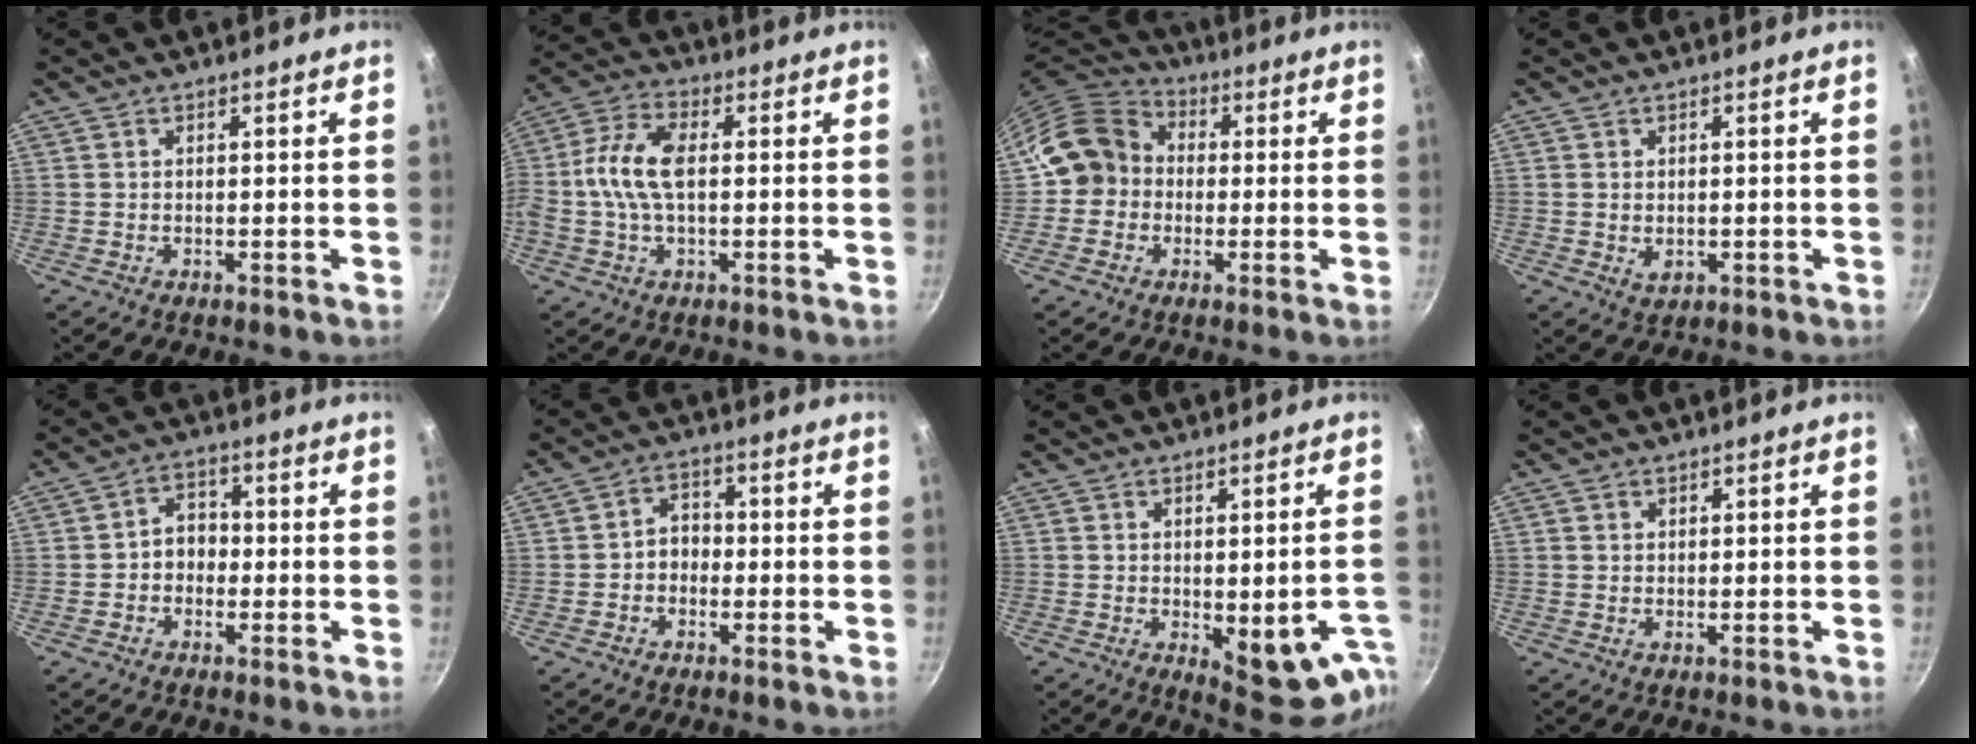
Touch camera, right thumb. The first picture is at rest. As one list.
[{"total": 10.5, "force": [0.2, 5.3, 9.0], "torque": [-0.196, 0.024, -0.010]}, {"total": 11.2, "force": [-0.5, 10.0, 5.0], "torque": [-0.056, 0.031, -0.032]}, {"total": 2.3, "force": [-0.1, 1.7, 1.6], "torque": [-0.026, -0.004, 0.002]}, {"total": 4.5, "force": [-0.9, 3.7, 2.5], "torque": [-0.010, 0.018, -0.022]}, {"total": 3.9, "force": [-1.0, 3.2, 2.1], "torque": [-0.010, 0.017, -0.024]}, {"total": 12.2, "force": [-3.2, 5.1, 10.6], "torque": [-0.080, -0.005, -0.029]}, {"total": 1.1, "force": [0.6, 0.8, 0.3], "torque": [-0.001, -0.001, 0.008]}]